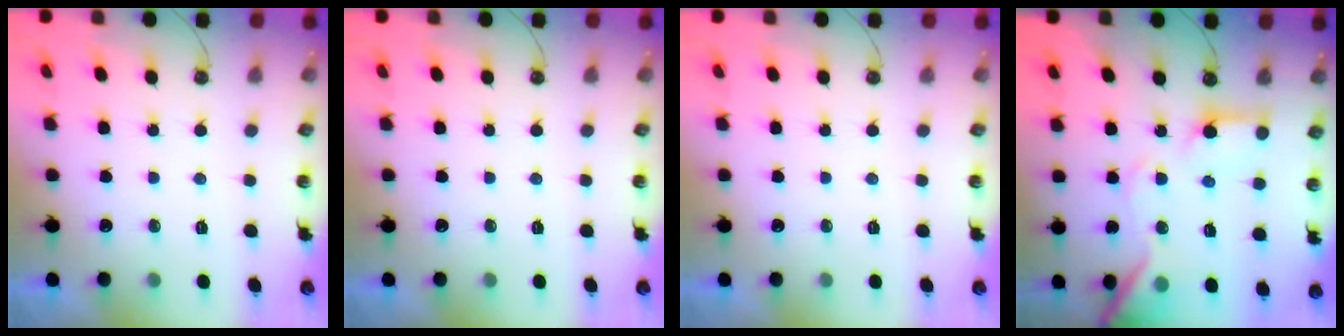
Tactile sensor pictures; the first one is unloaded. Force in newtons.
{"total": 0.0}
{"total": 0.0}
{"total": 13.5, "press": 13.4, "slide": 1.5}